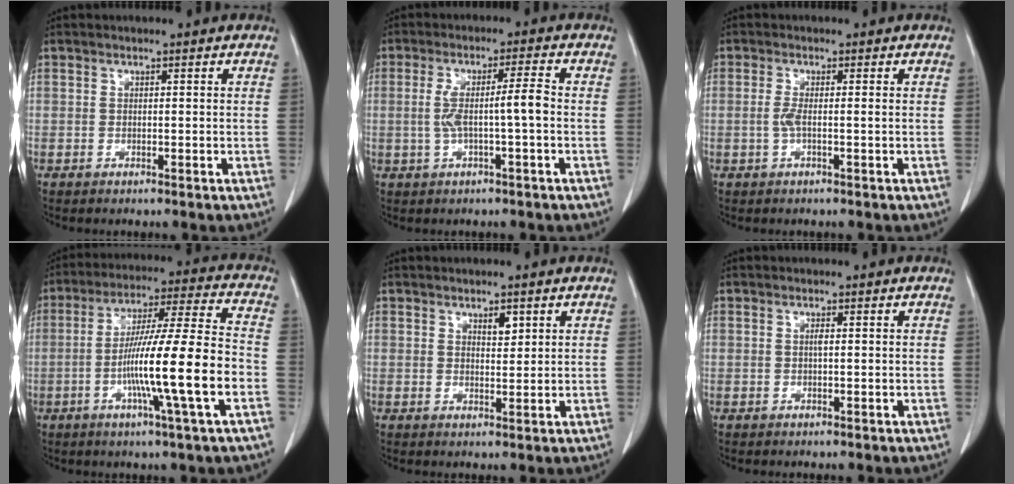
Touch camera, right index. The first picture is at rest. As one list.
[{"total": 5.8, "force": [-0.6, 0.0, 5.8], "torque": [-0.112, 0.018, -0.005]}, {"total": 1.8, "force": [-0.3, 0.1, 1.8], "torque": [-0.039, 0.002, -0.005]}, {"total": 16.4, "force": [-4.6, -0.9, 15.7], "torque": [-0.274, -0.001, -0.081]}, {"total": 2.1, "force": [1.2, 0.9, 1.5], "torque": [-0.022, -0.005, 0.020]}, {"total": 0.5, "force": [0.0, 0.0, 0.5], "torque": [-0.011, 0.000, -0.001]}]